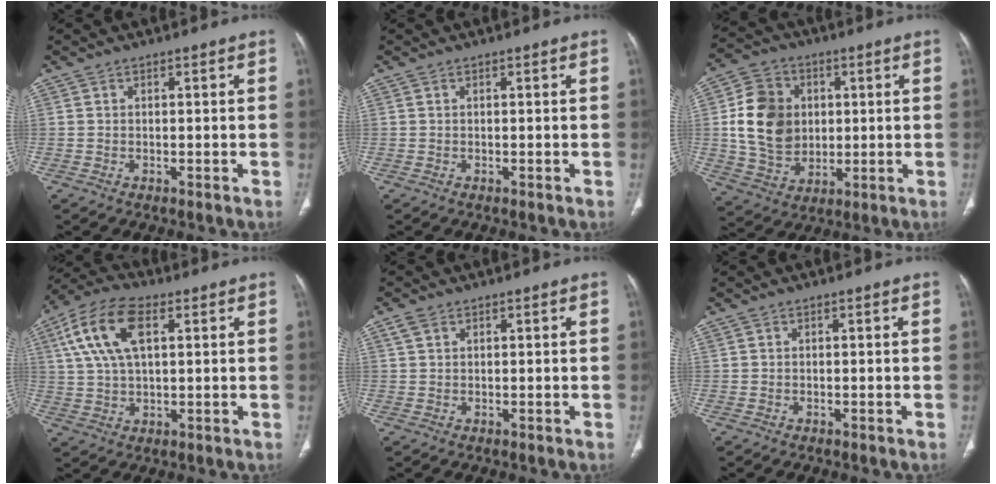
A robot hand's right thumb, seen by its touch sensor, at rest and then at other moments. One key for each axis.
{"total": 0.0}
{"total": 14.8, "fx": 1.8, "fy": 11.9, "fz": 8.5, "tx": -0.129, "ty": -0.002, "tz": 0.042}
{"total": 12.9, "fx": 4.3, "fy": 6.4, "fz": 10.2, "tx": -0.213, "ty": 0.014, "tz": 0.080}
{"total": 1.9, "fx": 1.1, "fy": 1.2, "fz": 1.0, "tx": -0.021, "ty": 0.005, "tz": 0.024}
{"total": 0.0}